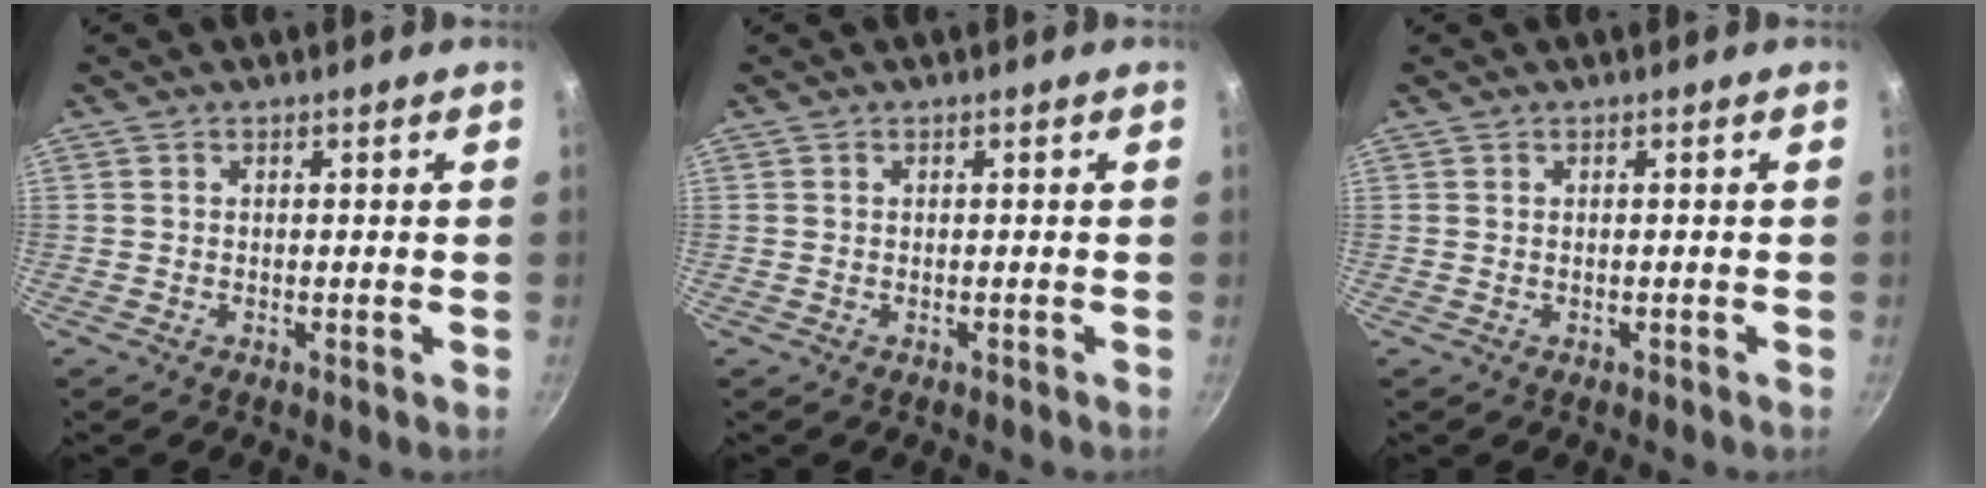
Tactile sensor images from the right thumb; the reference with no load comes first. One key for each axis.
{"total": 0.0}
{"total": 0.0}